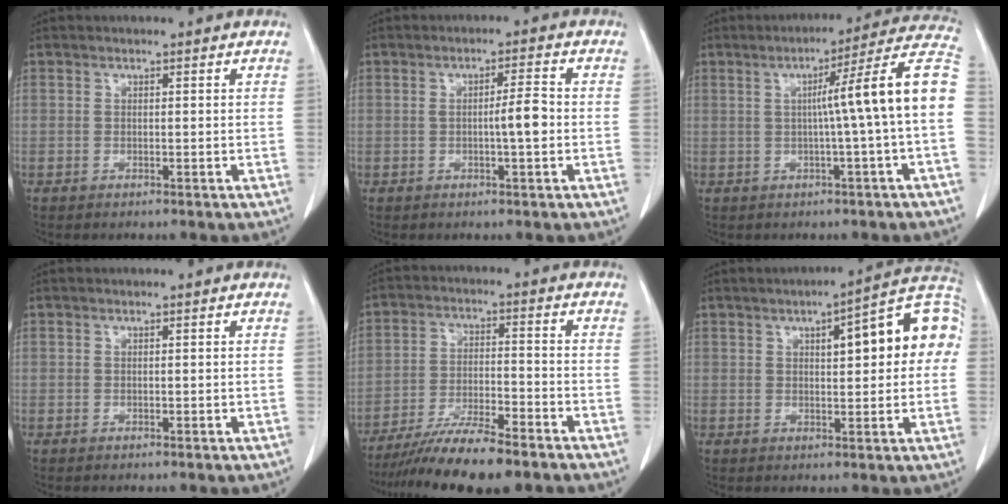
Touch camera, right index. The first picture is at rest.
{"total": 3.8, "force": [-0.5, 0.1, 3.8], "torque": [-0.058, 0.001, -0.010]}
{"total": 12.4, "force": [-0.1, -1.8, 12.3], "torque": [-0.159, 0.025, -0.007]}
{"total": 0.0}
{"total": 12.4, "force": [-10.2, 1.1, 7.1], "torque": [-0.118, -0.020, -0.169]}
{"total": 13.4, "force": [2.8, 3.4, 12.7], "torque": [-0.164, 0.038, 0.031]}